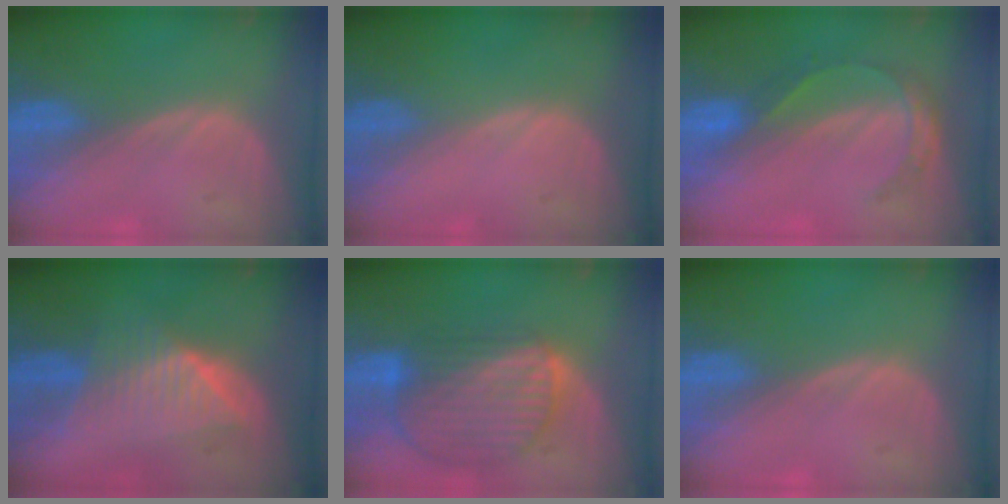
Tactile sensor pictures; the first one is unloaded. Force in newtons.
{"total": 0.0}
{"total": 4.6, "press": 4.2, "slide": 1.9}
{"total": 6.9, "press": 6.9, "slide": 0.2}
{"total": 10.4, "press": 8.8, "slide": 5.5}
{"total": 0.0}